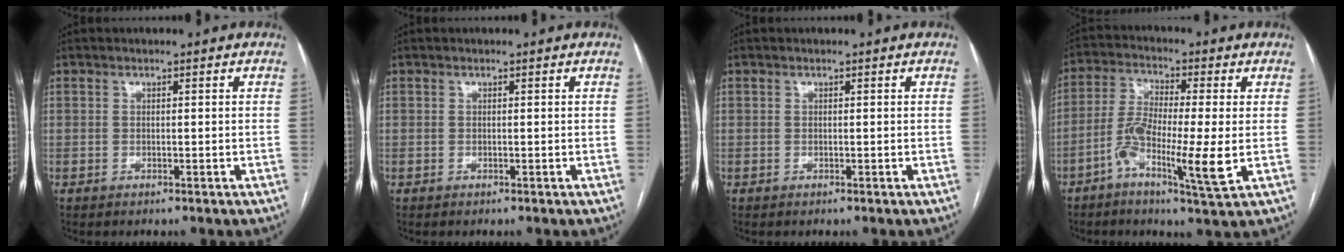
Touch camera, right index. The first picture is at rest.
{"total": 0.0}
{"total": 0.0}
{"total": 10.3, "force": [-3.2, 0.7, 9.8], "torque": [-0.195, -0.006, -0.063]}